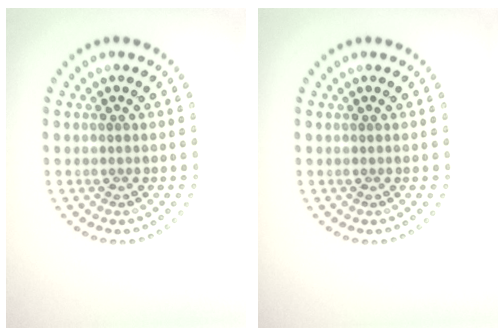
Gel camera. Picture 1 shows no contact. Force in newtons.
{"total": 0.0}